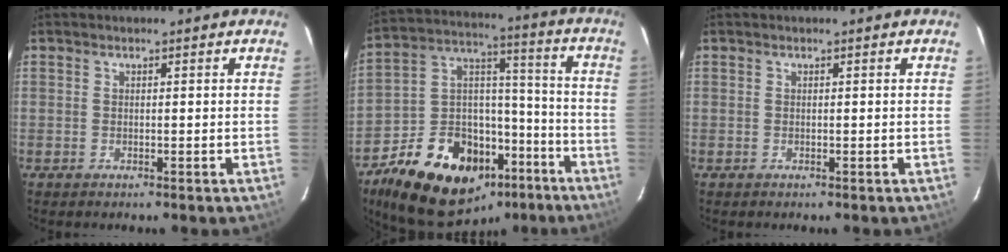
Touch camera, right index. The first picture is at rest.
{"total": 24.2, "force": [-15.1, 14.5, 12.2], "torque": [-0.250, 0.059, -0.216]}
{"total": 0.0}